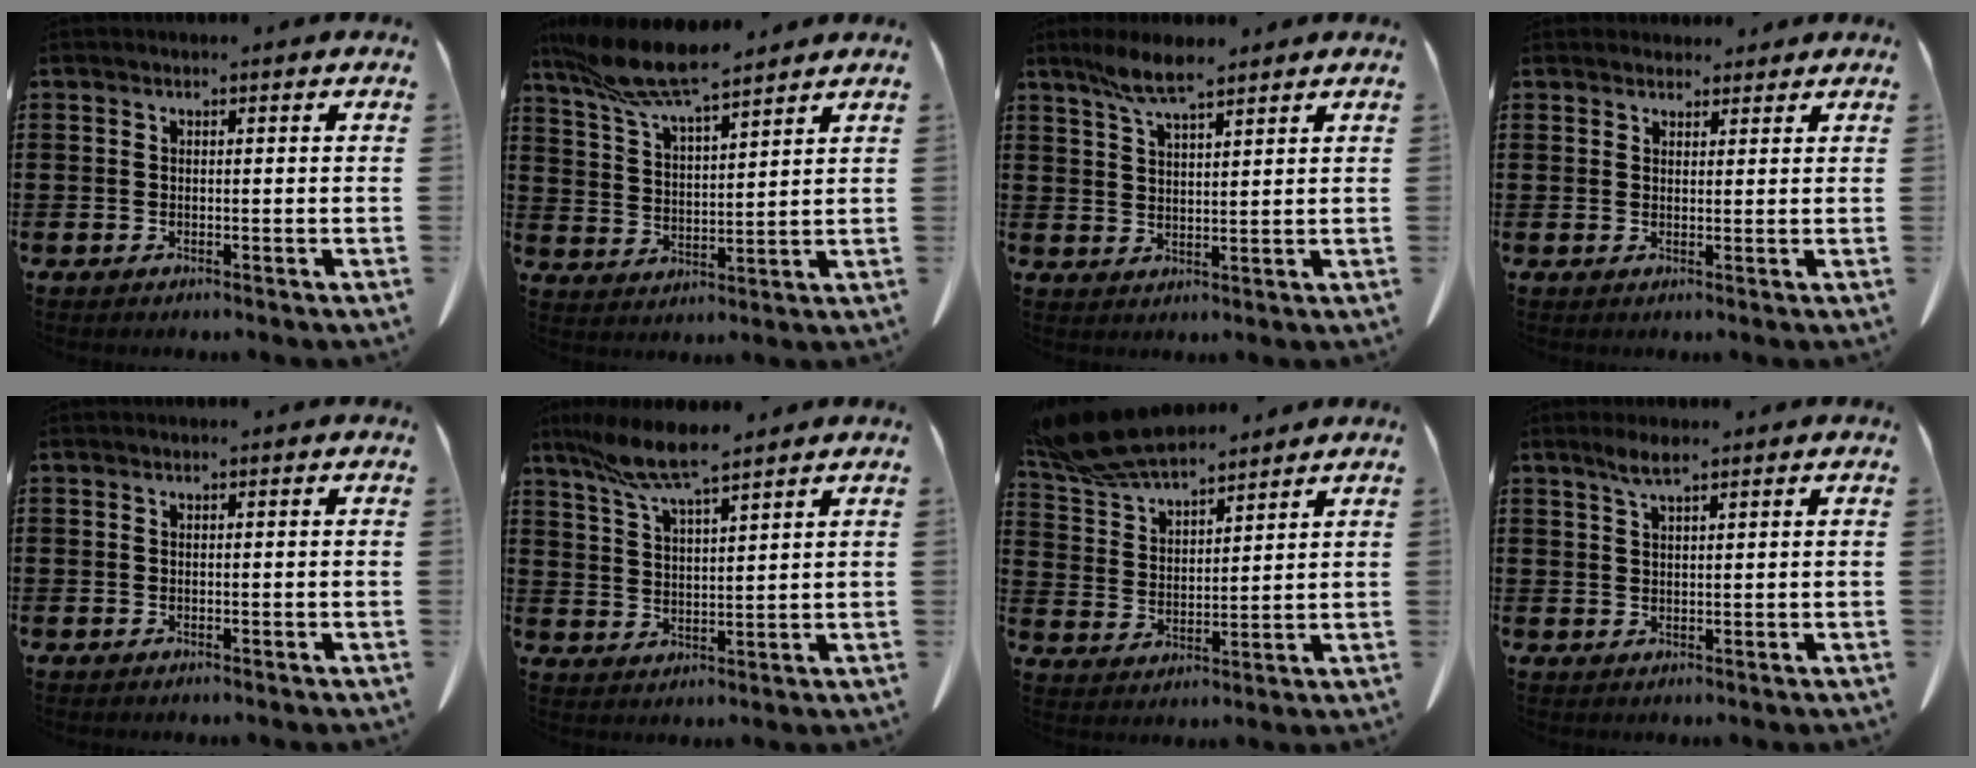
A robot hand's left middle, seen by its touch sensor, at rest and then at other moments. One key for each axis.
{"total": 9.6, "fx": 8.3, "fy": 0.5, "fz": 4.9, "tx": -0.121, "ty": -0.034, "tz": 0.147}
{"total": 6.1, "fx": 4.5, "fy": 1.0, "fz": 3.9, "tx": -0.088, "ty": -0.004, "tz": 0.083}
{"total": 2.5, "fx": 2.4, "fy": 0.9, "fz": 0.2, "tx": -0.001, "ty": -0.006, "tz": 0.045}
{"total": 0.0}
{"total": 8.1, "fx": 6.5, "fy": 0.5, "fz": 4.8, "tx": -0.111, "ty": -0.023, "tz": 0.119}
{"total": 9.7, "fx": 8.6, "fy": 2.2, "fz": 3.8, "tx": -0.107, "ty": -0.026, "tz": 0.162}
{"total": 2.9, "fx": 1.9, "fy": 0.4, "fz": 2.1, "tx": -0.044, "ty": 0.001, "tz": 0.035}